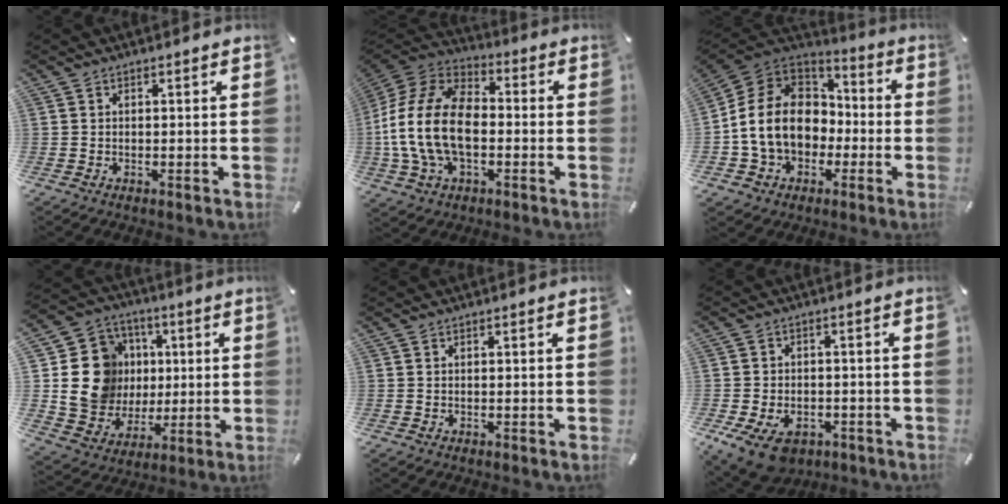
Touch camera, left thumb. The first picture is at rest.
{"total": 18.5, "force": [-3.2, 12.2, 13.5], "torque": [-0.293, 0.024, -0.060]}
{"total": 15.4, "force": [-2.5, 12.9, 7.9], "torque": [-0.185, 0.026, -0.042]}
{"total": 15.9, "force": [1.4, 15.0, 5.1], "torque": [-0.088, 0.005, 0.040]}
{"total": 0.0}
{"total": 8.5, "force": [-3.9, 6.1, 4.4], "torque": [-0.099, 0.021, -0.068]}